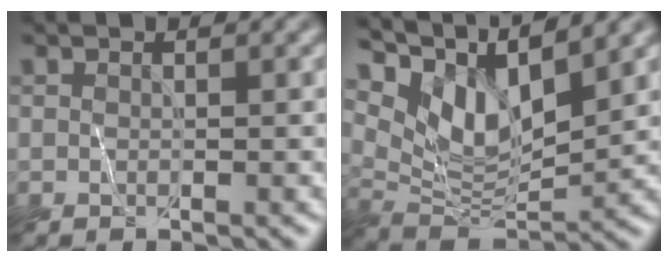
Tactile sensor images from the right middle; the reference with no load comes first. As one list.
[{"total": 7.4, "force": [5.2, 2.0, 4.8], "torque": [-0.096, -0.003, 0.098]}]